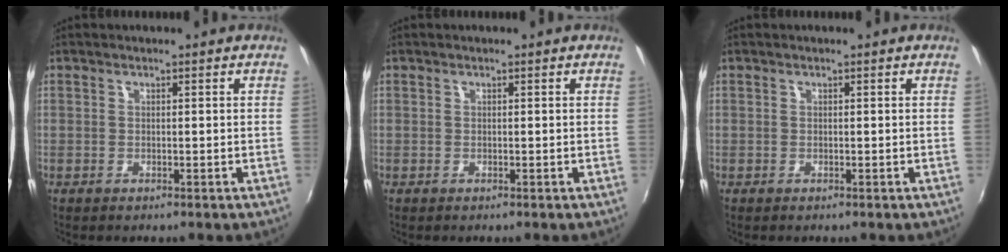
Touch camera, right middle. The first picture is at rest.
{"total": 0.0}
{"total": 0.0}